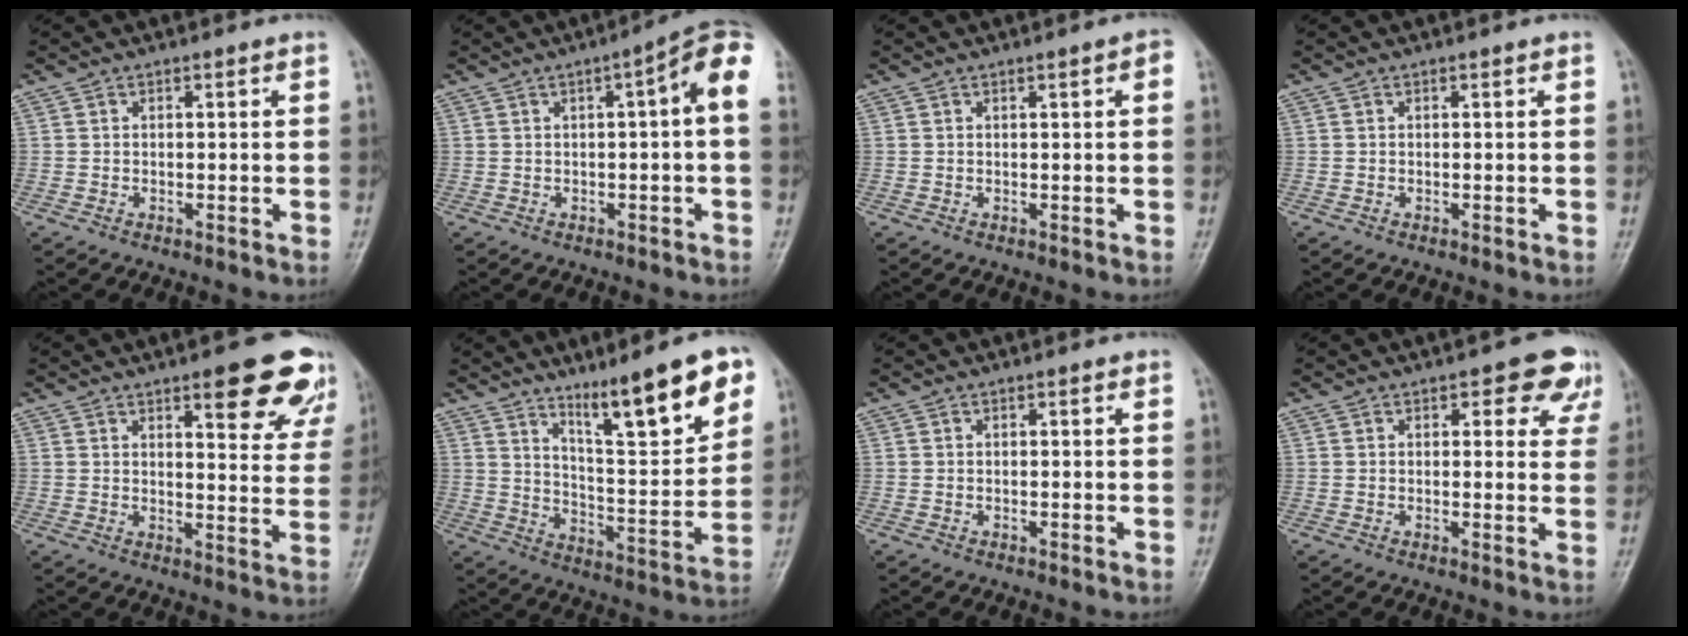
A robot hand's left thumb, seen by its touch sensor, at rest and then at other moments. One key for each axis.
{"total": 6.8, "fx": 0.7, "fy": 1.3, "fz": 6.6, "tx": -0.087, "ty": 0.031, "tz": 0.000}
{"total": 1.8, "fx": 0.5, "fy": 0.3, "fz": 1.7, "tx": -0.021, "ty": 0.003, "tz": 0.004}
{"total": 0.0}
{"total": 13.2, "fx": 7.9, "fy": 4.2, "fz": 9.7, "tx": -0.077, "ty": -0.039, "tz": 0.097}
{"total": 16.6, "fx": 10.2, "fy": 3.4, "fz": 12.6, "tx": -0.164, "ty": -0.058, "tz": 0.169}
{"total": 0.0}
{"total": 6.8, "fx": 3.7, "fy": 3.5, "fz": 4.4, "tx": -0.008, "ty": -0.009, "tz": 0.035}